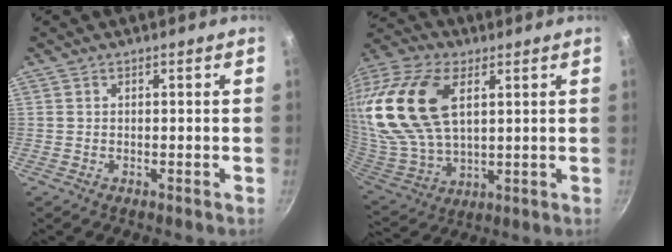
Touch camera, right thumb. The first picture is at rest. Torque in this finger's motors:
{"motor_torque": [-0.19, 3.98, 2.43, 0.33, 0.33]}